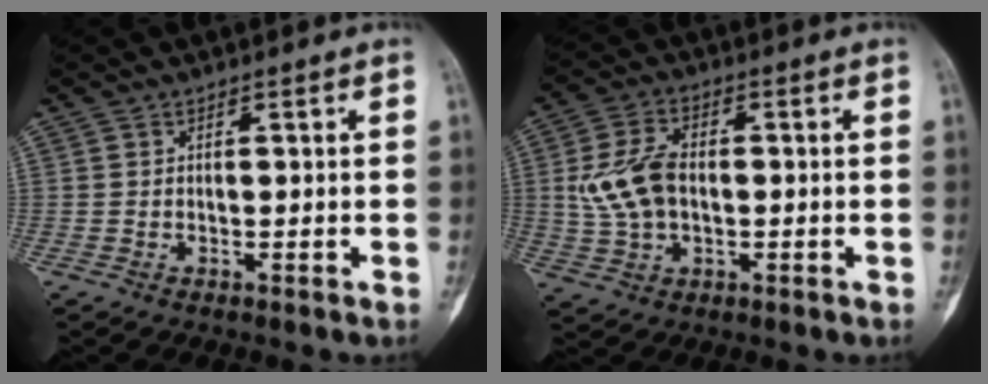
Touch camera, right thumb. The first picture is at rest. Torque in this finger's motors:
{"motor_torque": [0.11, 0.09, 0.13, -0.02, 0.26]}